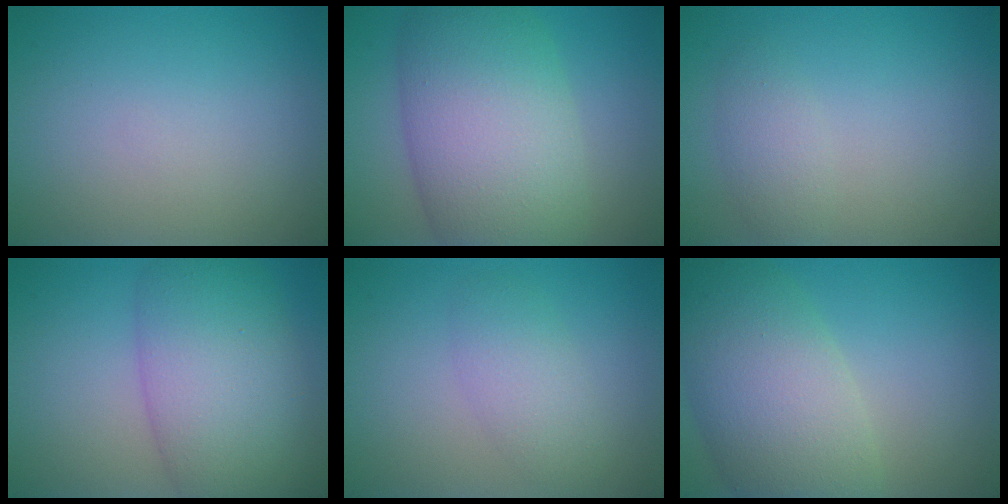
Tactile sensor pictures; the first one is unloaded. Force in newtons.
{"total": 11.8, "press": 11.8, "slide": 0.3}
{"total": 1.9, "press": 1.9, "slide": 0.1}
{"total": 9.1, "press": 9.1, "slide": 0.3}
{"total": 2.7, "press": 2.7, "slide": 0.3}
{"total": 8.9, "press": 8.9, "slide": 0.3}